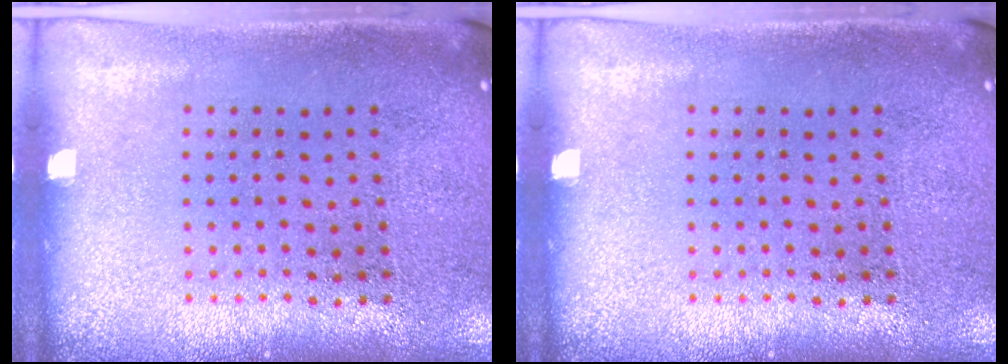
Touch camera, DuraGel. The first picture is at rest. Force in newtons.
{"total": 0.0}